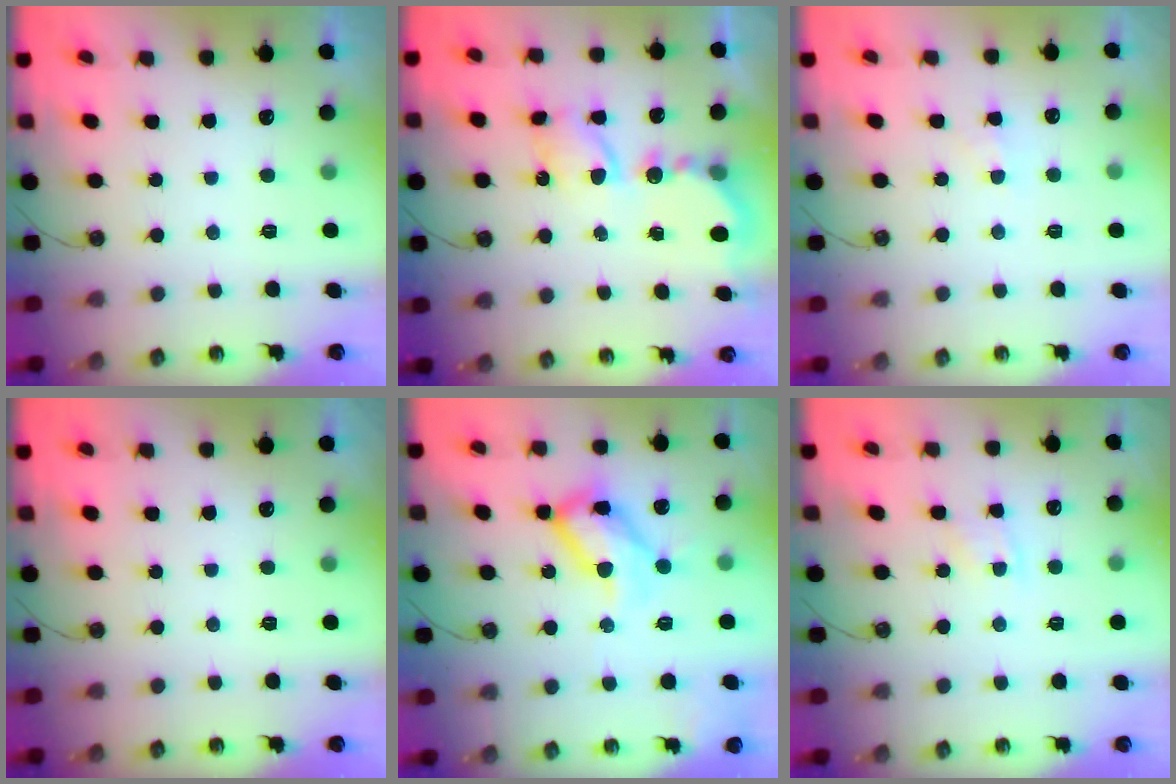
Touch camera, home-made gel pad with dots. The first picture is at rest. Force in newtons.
{"total": 6.5, "press": 6.5, "slide": 0.6}
{"total": 4.8, "press": 4.8, "slide": 0.6}
{"total": 0.0}
{"total": 18.0, "press": 17.9, "slide": 1.3}
{"total": 6.1, "press": 6.1, "slide": 0.8}